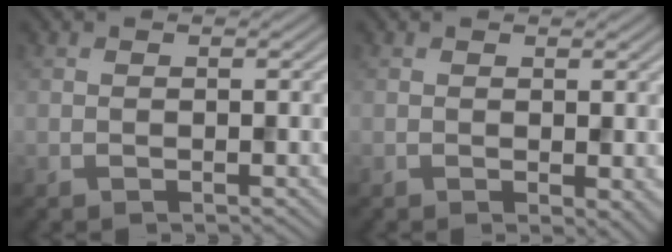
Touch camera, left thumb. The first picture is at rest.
{"total": 1.9, "force": [0.1, 0.9, 1.6], "torque": [-0.020, -0.007, 0.004]}